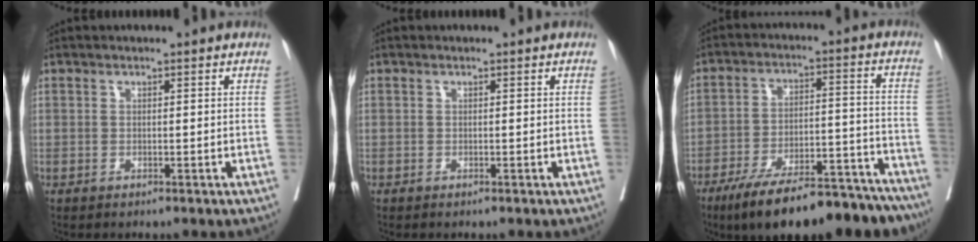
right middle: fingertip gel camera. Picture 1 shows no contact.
{"total": 0.0}
{"total": 21.3, "force": [-17.3, 5.4, 11.2], "torque": [-0.123, 0.022, -0.259]}